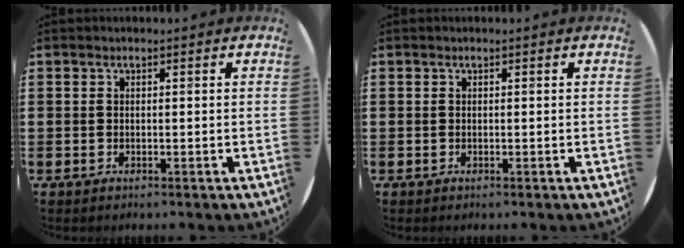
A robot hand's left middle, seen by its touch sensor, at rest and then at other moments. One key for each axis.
{"total": 0.0}